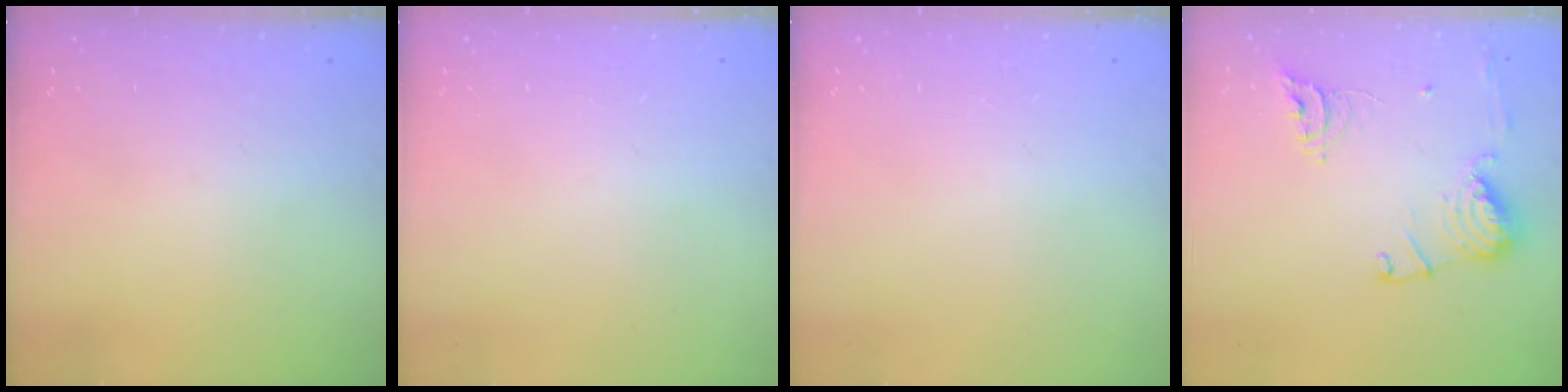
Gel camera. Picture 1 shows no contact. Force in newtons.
{"total": 0.0}
{"total": 0.0}
{"total": 15.3, "press": 15.2, "slide": 1.4}